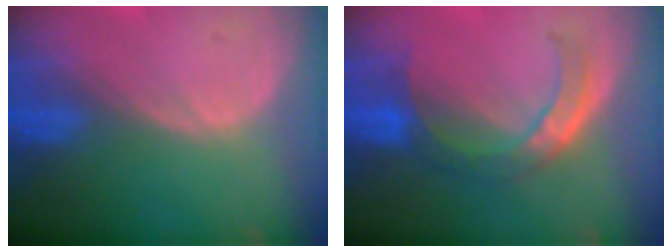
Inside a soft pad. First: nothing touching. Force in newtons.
{"total": 6.6, "press": 6.2, "slide": 2.3}